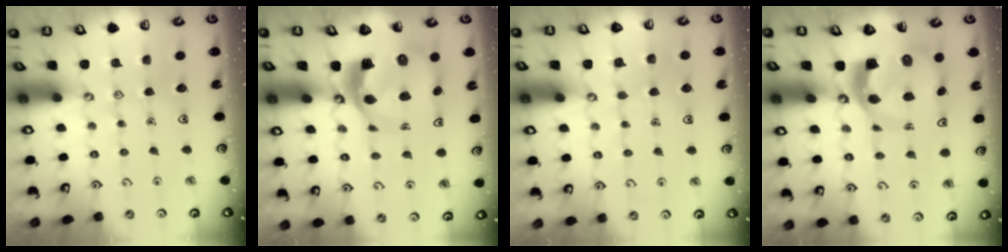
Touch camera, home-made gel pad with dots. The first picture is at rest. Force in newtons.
{"total": 8.8, "press": 8.7, "slide": 1.1}
{"total": 2.6, "press": 2.6, "slide": 0.2}
{"total": 7.3, "press": 7.3, "slide": 0.9}